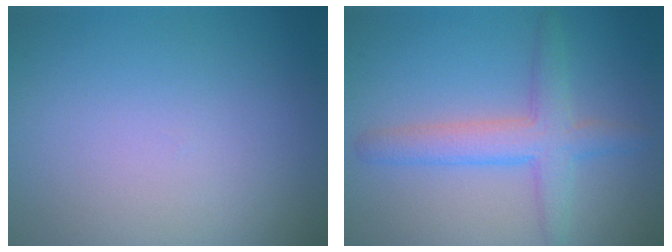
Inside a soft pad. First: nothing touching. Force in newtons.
{"total": 3.8, "press": 3.8, "slide": 0.3}